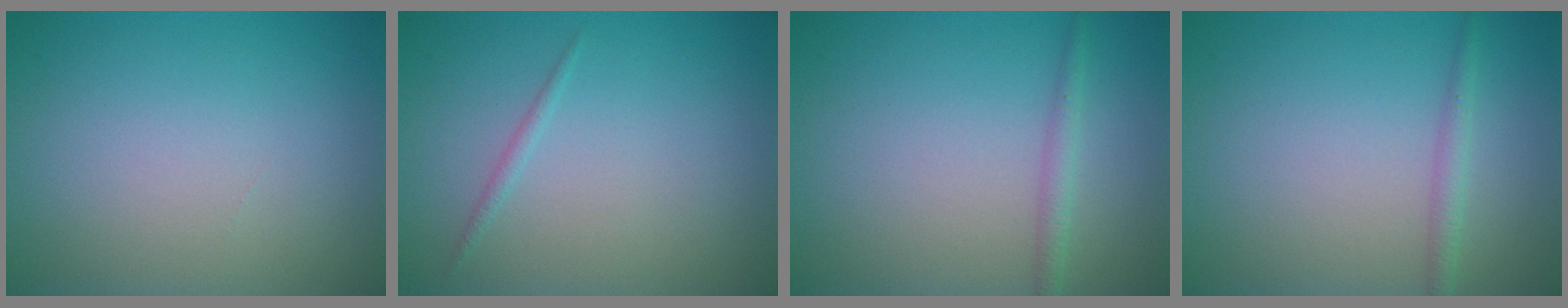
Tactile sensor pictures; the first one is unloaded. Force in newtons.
{"total": 0.7, "press": 0.7, "slide": 0.0}
{"total": 1.4, "press": 1.4, "slide": 0.1}
{"total": 1.4, "press": 1.4, "slide": 0.1}